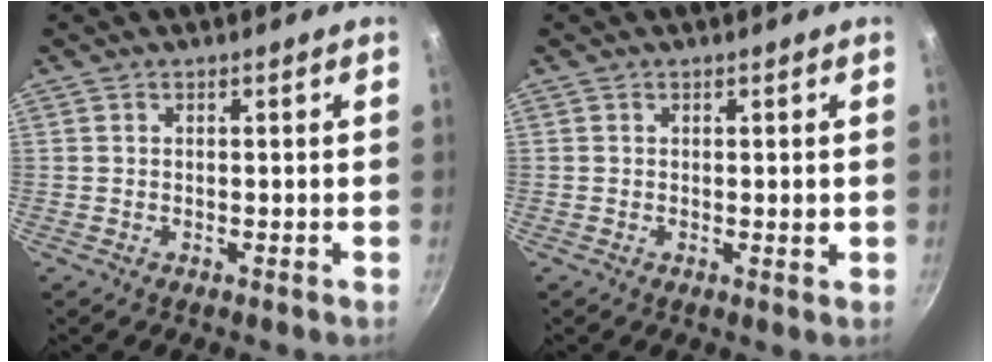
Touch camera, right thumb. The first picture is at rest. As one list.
[{"total": 0.0}]